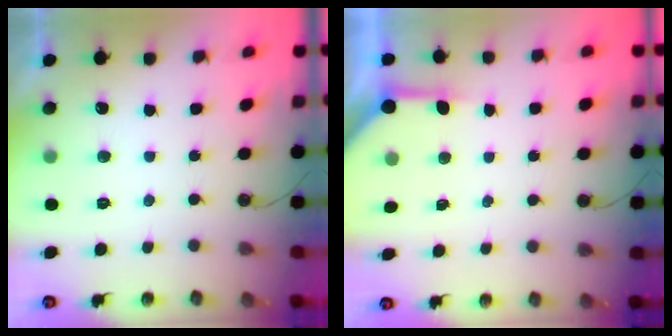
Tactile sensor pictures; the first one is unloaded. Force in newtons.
{"total": 4.0, "press": 3.9, "slide": 0.5}